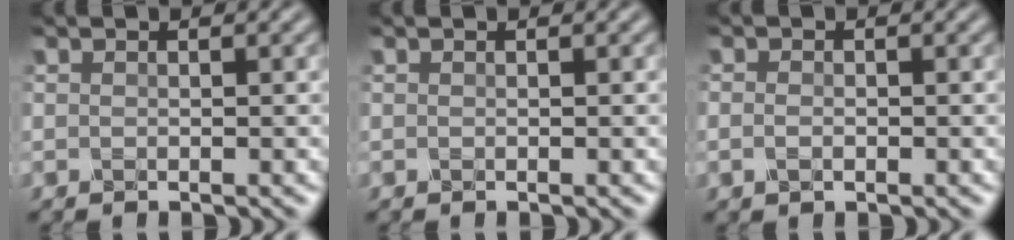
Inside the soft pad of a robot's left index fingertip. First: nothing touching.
{"total": 0.0}
{"total": 1.1, "force": [-0.3, 0.8, 0.8], "torque": [-0.018, 0.000, -0.008]}